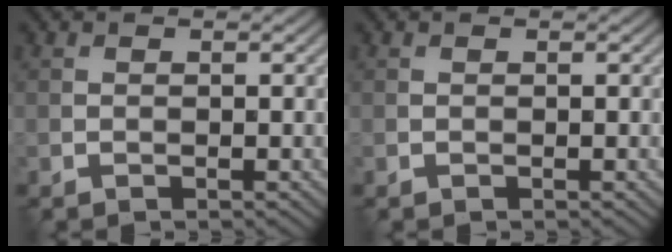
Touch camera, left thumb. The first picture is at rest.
{"total": 0.0}